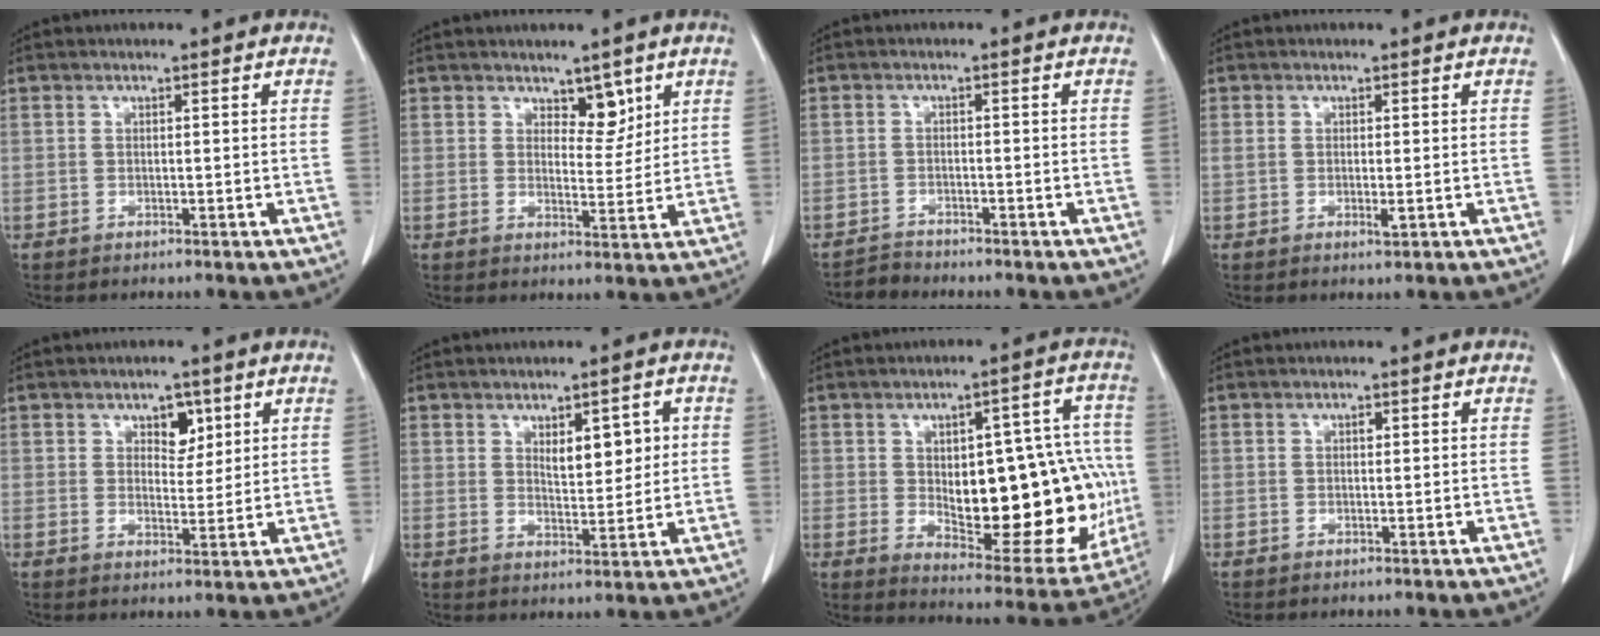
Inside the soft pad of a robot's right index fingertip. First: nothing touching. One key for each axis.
{"total": 4.0, "fx": 2.6, "fy": 2.0, "fz": 2.3, "tx": -0.023, "ty": -0.007, "tz": 0.041}
{"total": 1.9, "fx": -1.8, "fy": 0.0, "fz": -0.6, "tx": 0.014, "ty": -0.008, "tz": -0.034}
{"total": 1.8, "fx": -0.1, "fy": 0.7, "fz": 1.6, "tx": -0.031, "ty": -0.004, "tz": 0.001}
{"total": 4.5, "fx": 2.2, "fy": 2.8, "fz": 2.8, "tx": -0.034, "ty": 0.005, "tz": 0.034}
{"total": 5.5, "fx": 1.6, "fy": 2.3, "fz": 4.7, "tx": -0.070, "ty": 0.003, "tz": 0.031}
{"total": 23.6, "fx": -1.6, "fy": 9.5, "fz": 21.5, "tx": -0.247, "ty": 0.021, "tz": 0.011}
{"total": 0.5, "fx": 0.1, "fy": 0.3, "fz": 0.4, "tx": -0.008, "ty": 0.001, "tz": 0.002}